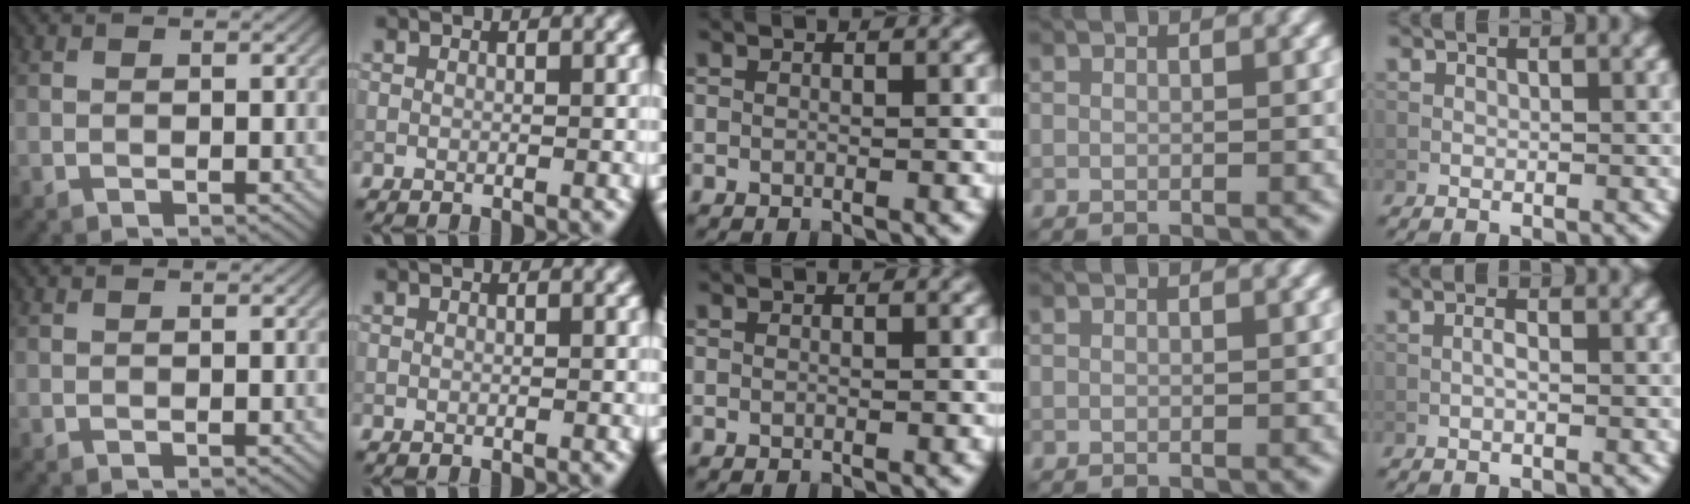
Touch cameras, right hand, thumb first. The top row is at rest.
{"little": {"total": 0.8, "force": [-0.3, 0.1, 0.7], "torque": [-0.016, 0.000, -0.007]}}